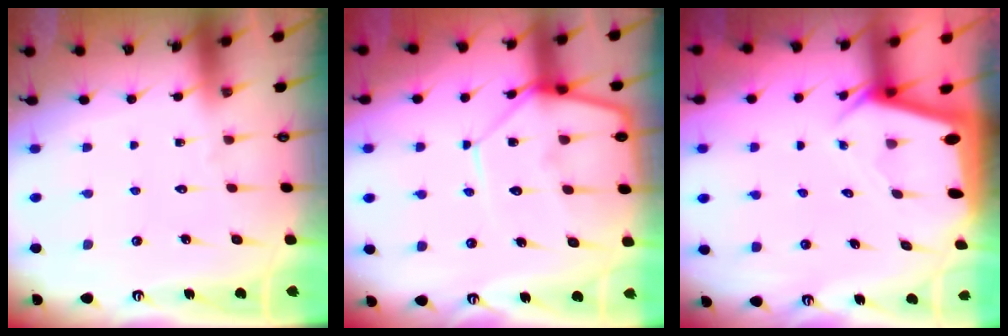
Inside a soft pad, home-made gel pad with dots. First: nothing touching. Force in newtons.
{"total": 11.0, "press": 11.0, "slide": 1.0}
{"total": 3.2, "press": 3.2, "slide": 0.2}